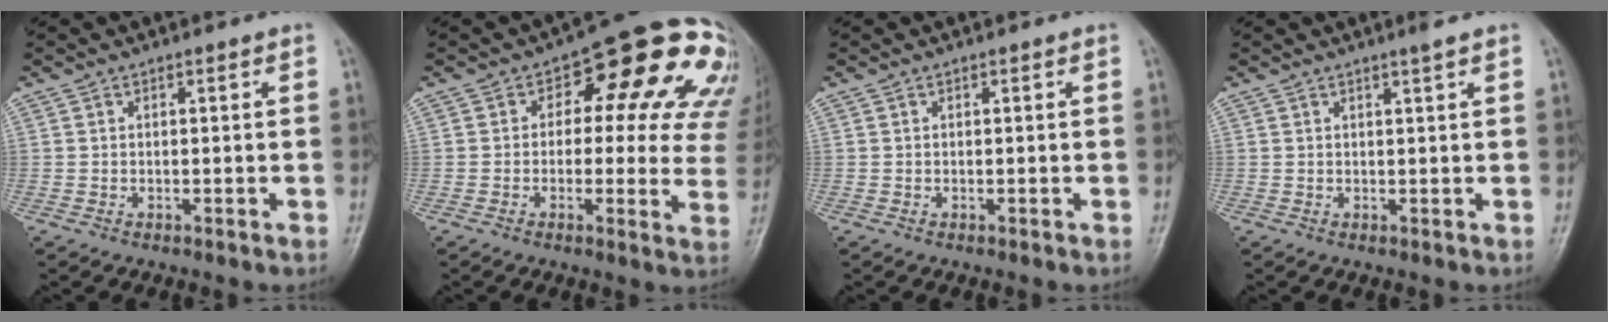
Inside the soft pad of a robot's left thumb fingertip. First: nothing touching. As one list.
[{"total": 18.4, "force": [6.3, 9.8, 14.2], "torque": [-0.112, 0.014, 0.059]}, {"total": 0.0}, {"total": 1.4, "force": [1.0, -0.3, 1.0], "torque": [-0.016, -0.007, 0.018]}]